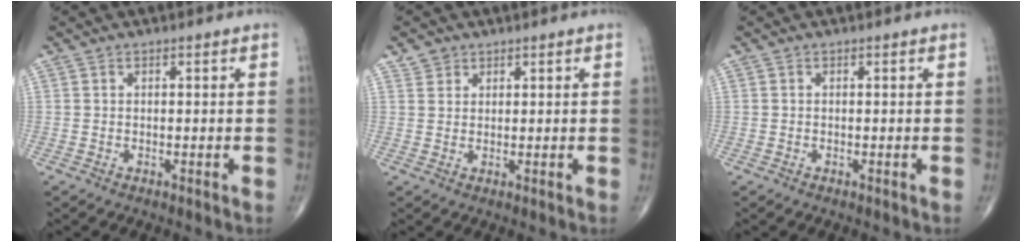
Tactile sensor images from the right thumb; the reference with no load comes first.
{"total": 2.0, "force": [1.4, 1.4, 0.1], "torque": [0.010, -0.003, 0.021]}
{"total": 0.0}